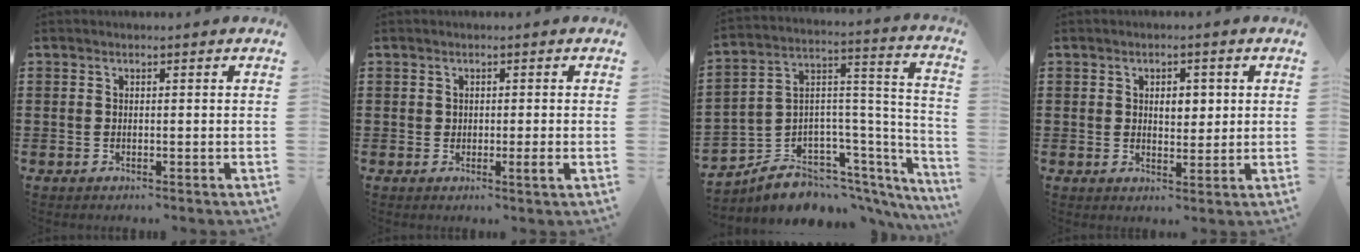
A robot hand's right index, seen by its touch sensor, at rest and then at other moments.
{"total": 1.4, "force": [-0.2, 0.3, 1.4], "torque": [-0.023, -0.003, -0.004]}
{"total": 6.6, "force": [-4.8, 4.3, 1.1], "torque": [-0.028, -0.009, -0.083]}
{"total": 3.4, "force": [0.7, 2.2, 2.6], "torque": [-0.041, 0.005, 0.005]}